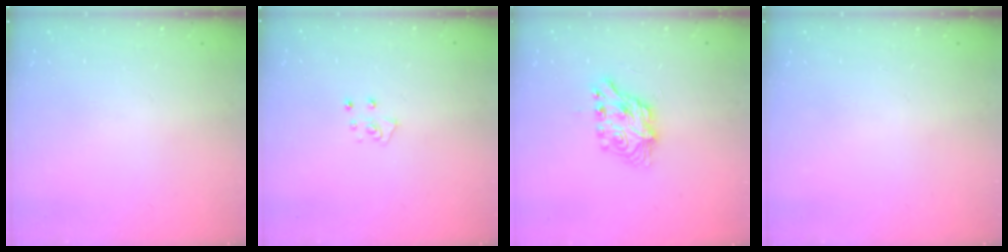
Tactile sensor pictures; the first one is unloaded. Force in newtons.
{"total": 5.3, "press": 5.3, "slide": 0.5}
{"total": 7.1, "press": 7.1, "slide": 0.3}
{"total": 0.0}